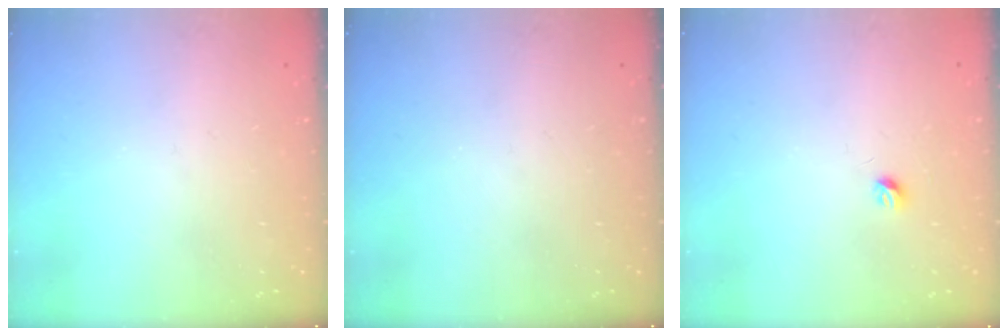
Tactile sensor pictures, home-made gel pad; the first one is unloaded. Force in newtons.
{"total": 0.0}
{"total": 3.6, "press": 3.5, "slide": 0.6}